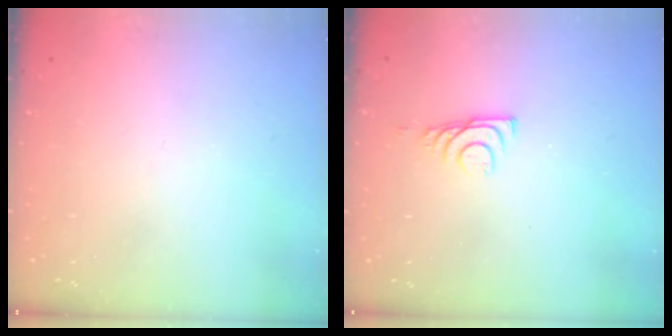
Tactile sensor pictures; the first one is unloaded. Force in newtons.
{"total": 6.9, "press": 6.8, "slide": 0.8}